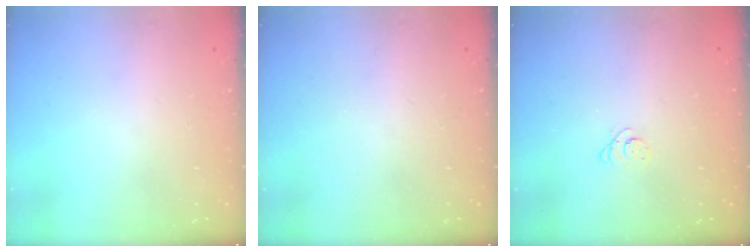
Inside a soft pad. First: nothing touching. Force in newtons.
{"total": 0.0}
{"total": 2.5, "press": 2.5, "slide": 0.3}